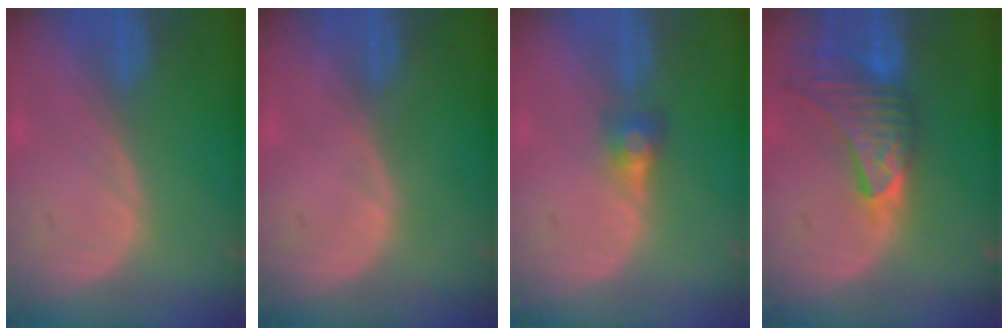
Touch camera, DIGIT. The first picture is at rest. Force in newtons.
{"total": 0.0}
{"total": 2.8, "press": 2.6, "slide": 1.0}
{"total": 8.9, "press": 8.3, "slide": 3.4}